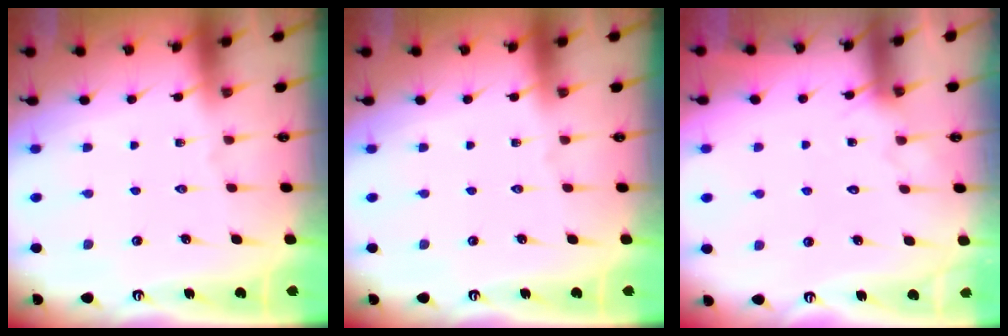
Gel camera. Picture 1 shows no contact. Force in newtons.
{"total": 0.0}
{"total": 4.2, "press": 4.2, "slide": 0.2}